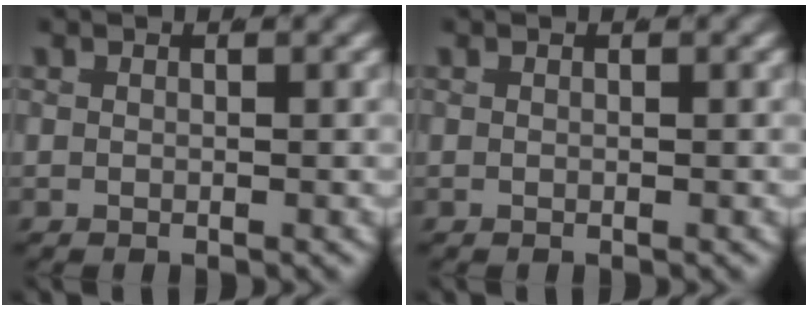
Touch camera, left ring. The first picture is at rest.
{"total": 1.1, "force": [-0.3, -1.0, -0.3], "torque": [0.012, -0.014, 0.008]}